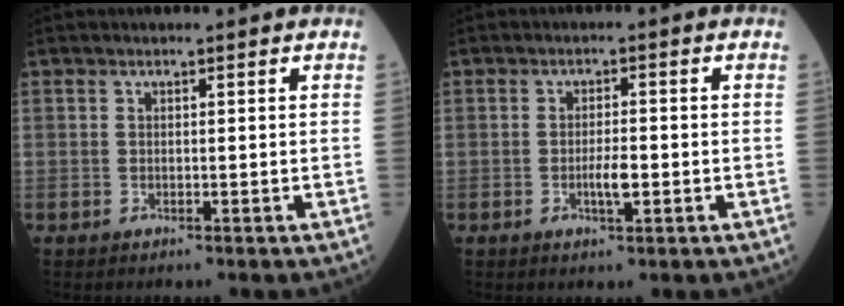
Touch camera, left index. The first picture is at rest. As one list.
[{"total": 2.7, "force": [-1.0, 0.5, 2.4], "torque": [-0.044, -0.003, -0.017]}]